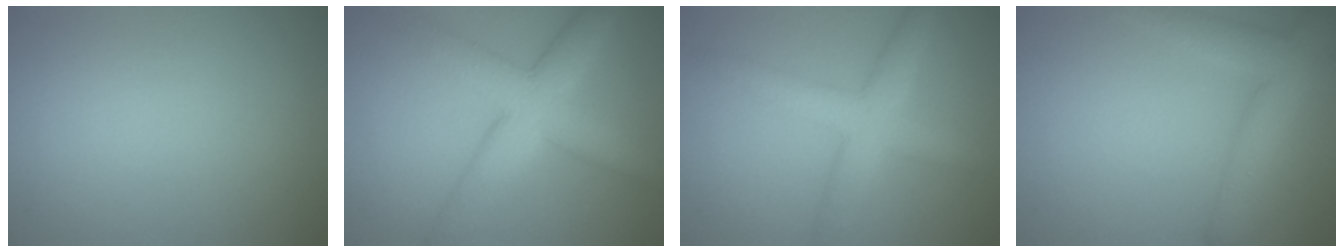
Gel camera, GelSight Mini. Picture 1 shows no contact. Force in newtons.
{"total": 6.9, "press": 6.9, "slide": 0.1}
{"total": 4.6, "press": 4.6, "slide": 0.1}
{"total": 4.7, "press": 4.7, "slide": 0.4}